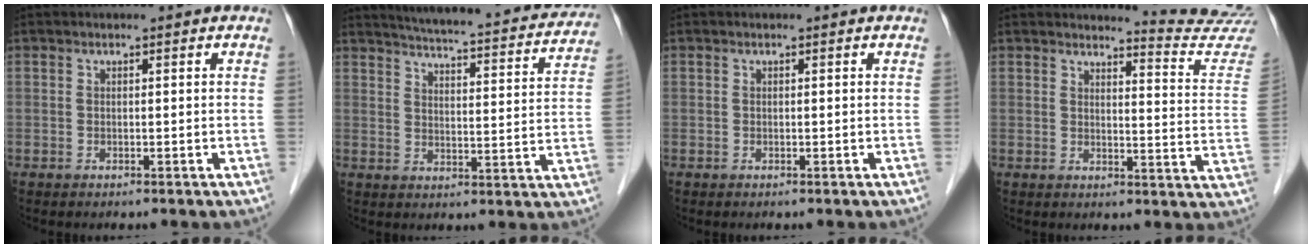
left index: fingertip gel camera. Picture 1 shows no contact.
{"total": 23.2, "force": [21.2, 2.8, 9.0], "torque": [-0.128, -0.039, 0.257]}
{"total": 0.0}
{"total": 11.5, "force": [11.4, -1.5, -0.3], "torque": [0.001, -0.121, 0.110]}